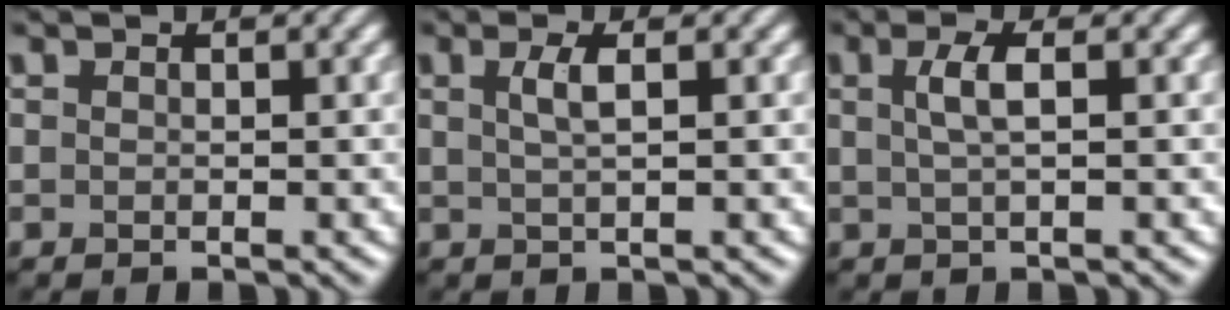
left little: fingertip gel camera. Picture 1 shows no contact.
{"total": 2.1, "force": [0.6, 0.6, 1.9], "torque": [-0.034, 0.003, 0.009]}
{"total": 2.4, "force": [0.5, 0.6, 2.2], "torque": [-0.044, 0.005, 0.008]}